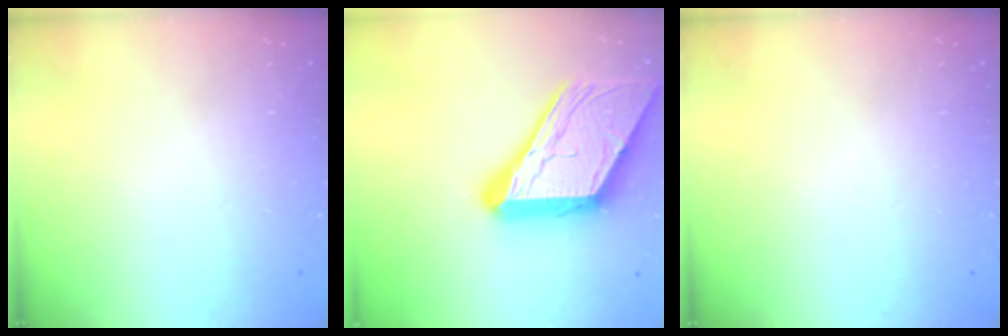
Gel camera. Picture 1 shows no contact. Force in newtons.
{"total": 23.0, "press": 22.9, "slide": 2.4}
{"total": 0.0}